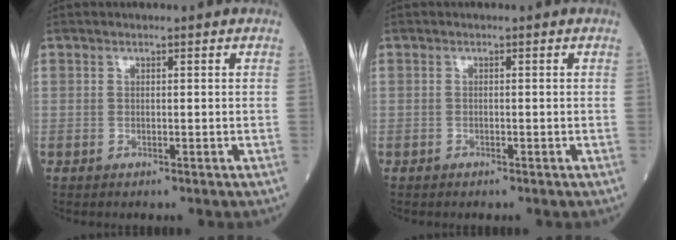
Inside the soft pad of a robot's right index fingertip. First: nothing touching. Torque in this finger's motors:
{"motor_torque": [-0.08, -0.01, -0.10, -0.02]}